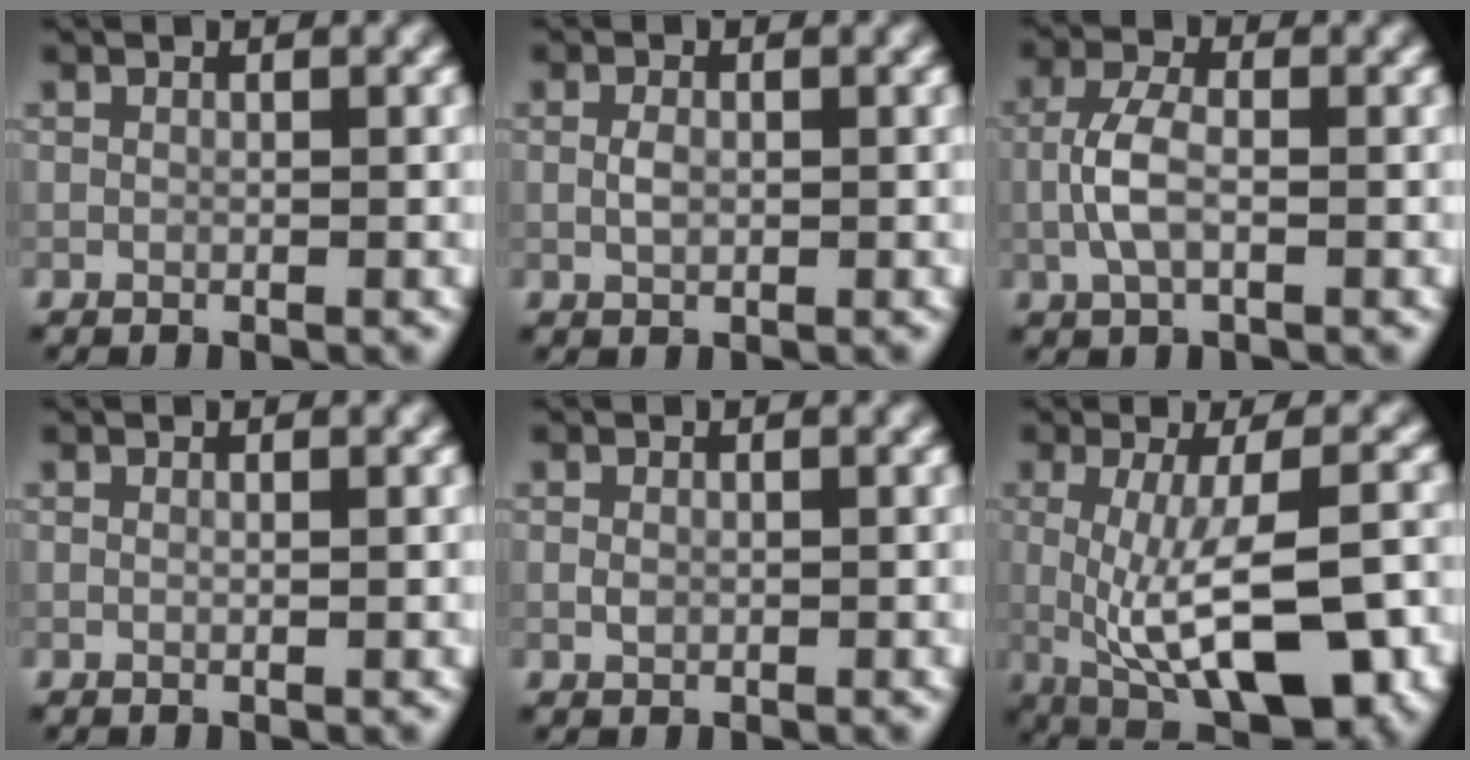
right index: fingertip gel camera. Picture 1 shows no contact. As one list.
[{"total": 1.3, "force": [0.0, 0.8, 1.0], "torque": [-0.023, -0.002, -0.001]}, {"total": 3.4, "force": [-0.8, 1.5, 2.9], "torque": [-0.063, 0.005, -0.022]}, {"total": 0.0}, {"total": 0.7, "force": [0.0, 0.6, 0.5], "torque": [-0.009, -0.002, 0.000]}, {"total": 10.0, "force": [-2.2, 3.2, 9.2], "torque": [-0.155, -0.010, -0.031]}]